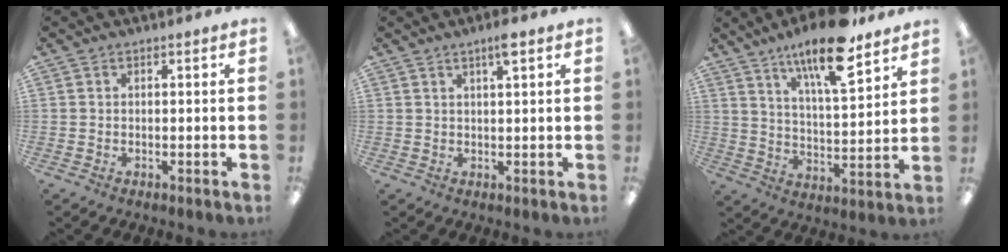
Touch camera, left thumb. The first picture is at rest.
{"total": 3.5, "force": [2.4, 0.3, 2.5], "torque": [-0.049, -0.003, 0.039]}
{"total": 15.6, "force": [11.6, 4.0, 9.7], "torque": [-0.160, -0.062, 0.191]}